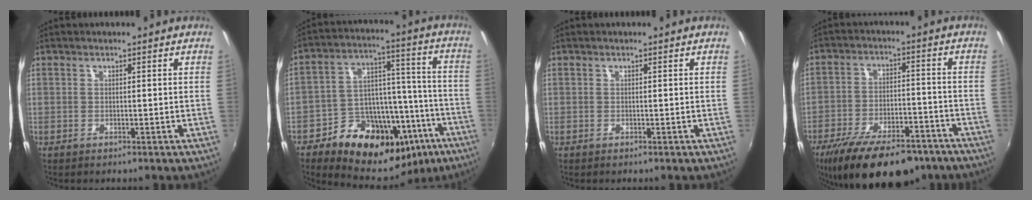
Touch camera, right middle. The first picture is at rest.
{"total": 22.7, "force": [-12.9, 14.2, 12.2], "torque": [-0.218, 0.036, -0.169]}
{"total": 0.0}
{"total": 21.3, "force": [-15.8, 8.5, 11.5], "torque": [-0.221, -0.024, -0.230]}